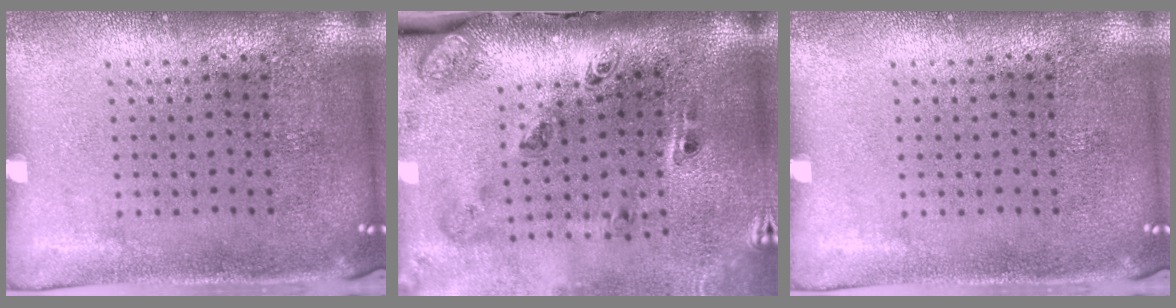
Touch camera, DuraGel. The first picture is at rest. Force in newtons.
{"total": 3.5, "press": 2.2, "slide": 2.7}
{"total": 0.0}